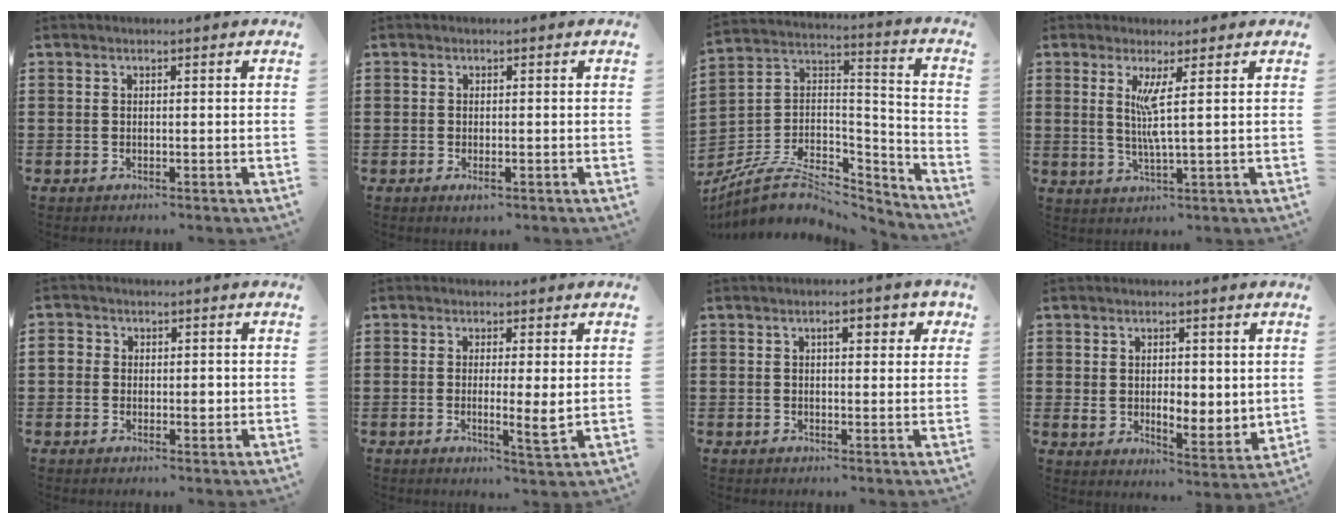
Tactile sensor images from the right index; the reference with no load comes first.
{"total": 1.2, "force": [-0.5, 0.2, 1.1], "torque": [-0.026, -0.007, -0.010]}
{"total": 8.9, "force": [-6.1, 4.5, 4.6], "torque": [-0.099, 0.012, -0.115]}
{"total": 4.7, "force": [1.3, -0.4, 4.5], "torque": [-0.089, -0.010, 0.020]}
{"total": 2.8, "force": [0.0, 2.3, 1.6], "torque": [-0.036, 0.008, -0.003]}
{"total": 3.7, "force": [-0.2, 0.3, 3.7], "torque": [-0.068, -0.003, -0.004]}
{"total": 3.1, "force": [1.0, 1.1, 2.7], "torque": [-0.039, 0.004, 0.011]}
{"total": 3.8, "force": [1.7, 2.2, 2.7], "torque": [-0.054, -0.003, 0.026]}